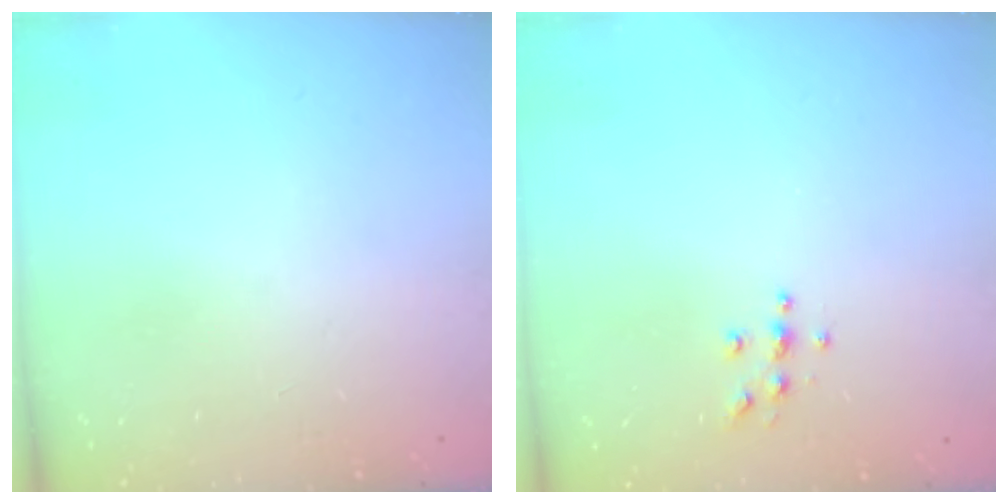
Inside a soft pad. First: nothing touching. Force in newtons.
{"total": 5.5, "press": 5.5, "slide": 0.4}